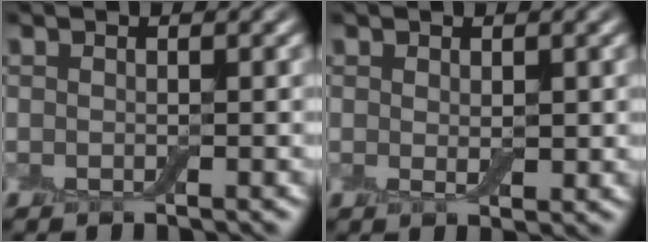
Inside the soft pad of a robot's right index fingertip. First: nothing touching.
{"total": 1.3, "force": [0.3, 0.6, 1.1], "torque": [-0.017, -0.006, 0.010]}